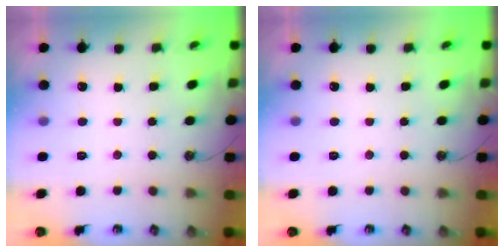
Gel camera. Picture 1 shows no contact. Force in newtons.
{"total": 0.0}